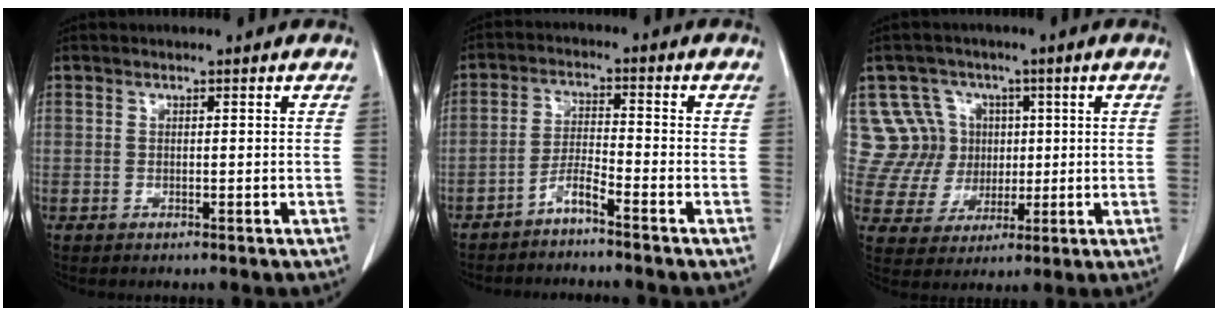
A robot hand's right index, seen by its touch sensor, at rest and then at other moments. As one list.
[{"total": 3.5, "force": [-2.9, -0.4, 1.9], "torque": [-0.039, -0.004, -0.061]}, {"total": 11.8, "force": [3.2, 11.2, 1.6], "torque": [-0.044, 0.049, 0.073]}]